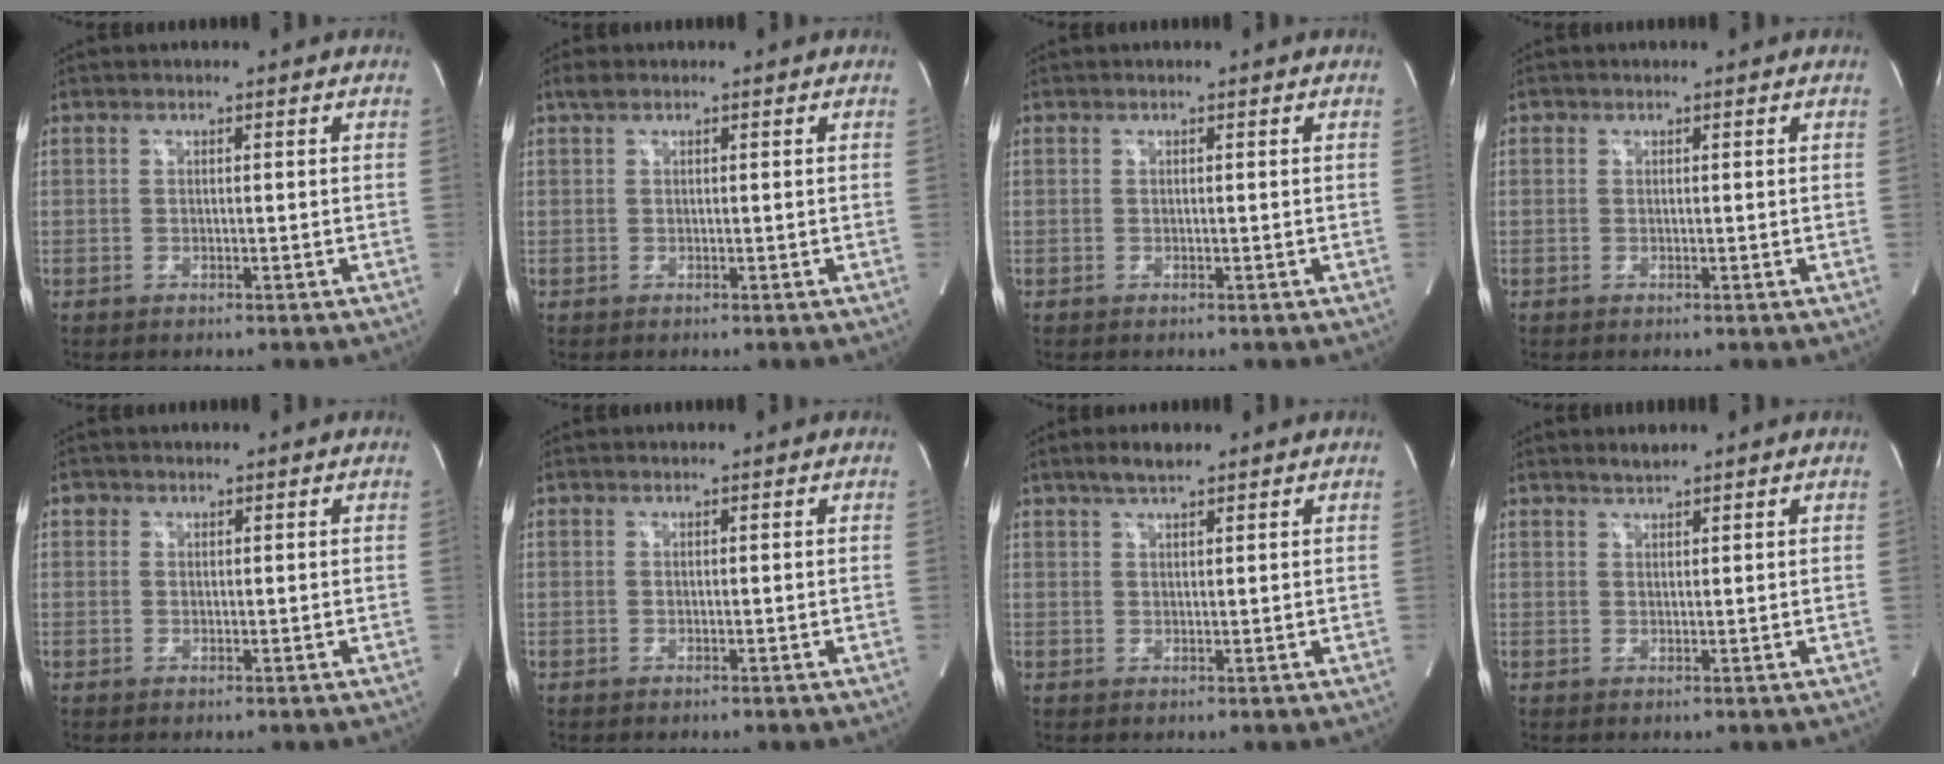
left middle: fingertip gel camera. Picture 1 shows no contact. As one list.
[{"total": 1.1, "force": [0.8, 0.4, 0.6], "torque": [-0.012, 0.012, 0.016]}, {"total": 0.0}, {"total": 0.0}, {"total": 1.0, "force": [0.6, 0.8, 0.1], "torque": [0.008, 0.001, 0.006]}, {"total": 0.0}, {"total": 3.2, "force": [2.5, 0.5, 1.9], "torque": [-0.042, 0.006, 0.048]}, {"total": 1.5, "force": [1.5, 0.0, 0.4], "torque": [-0.011, 0.002, 0.032]}]